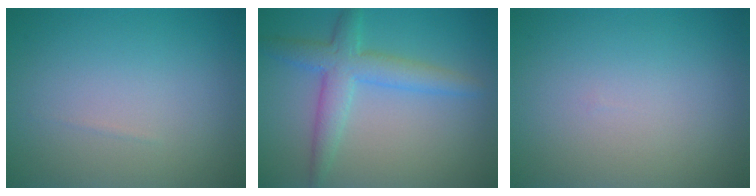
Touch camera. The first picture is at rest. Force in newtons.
{"total": 4.2, "press": 4.2, "slide": 0.2}
{"total": 0.0}